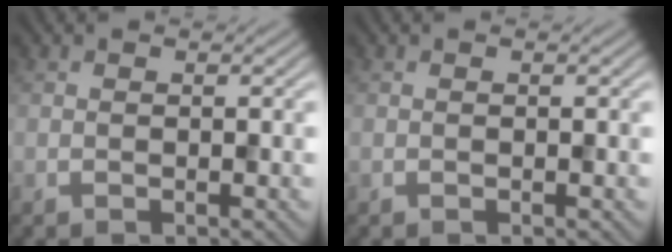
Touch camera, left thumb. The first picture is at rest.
{"total": 0.0}